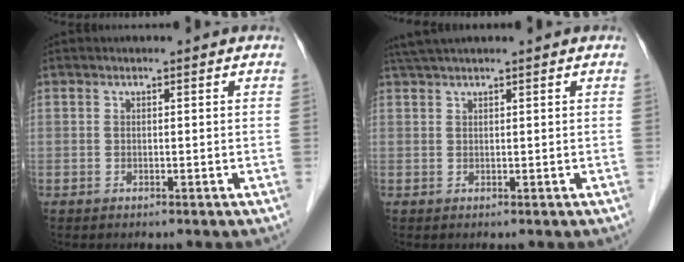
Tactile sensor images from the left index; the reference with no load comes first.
{"total": 3.3, "force": [2.8, -0.5, 1.6], "torque": [-0.026, 0.028, 0.054]}